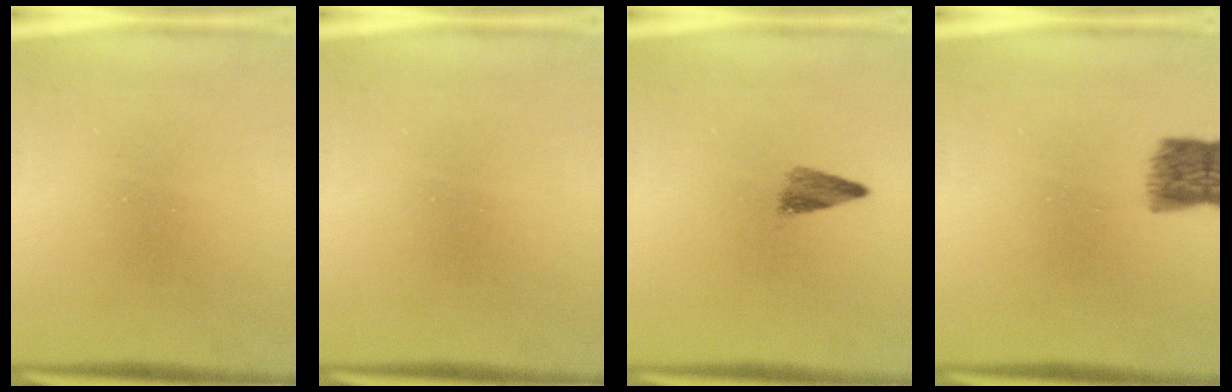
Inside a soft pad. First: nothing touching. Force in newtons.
{"total": 0.0}
{"total": 2.4}
{"total": 5.7}